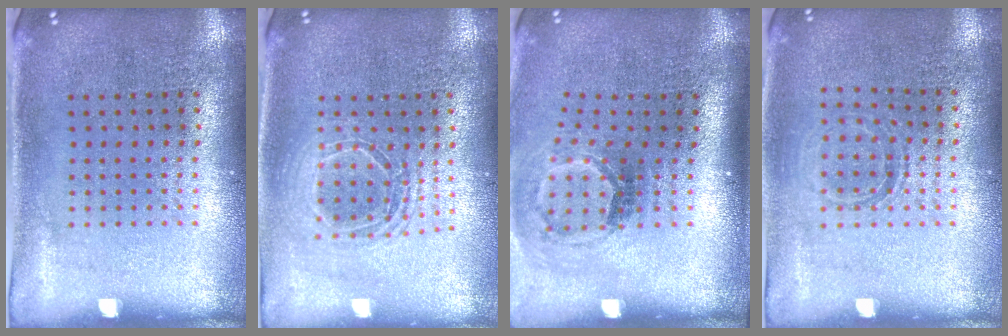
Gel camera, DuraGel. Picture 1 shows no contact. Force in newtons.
{"total": 1.7, "press": 1.5, "slide": 0.9}
{"total": 1.8, "press": 1.1, "slide": 1.4}
{"total": 1.0, "press": 0.9, "slide": 0.4}